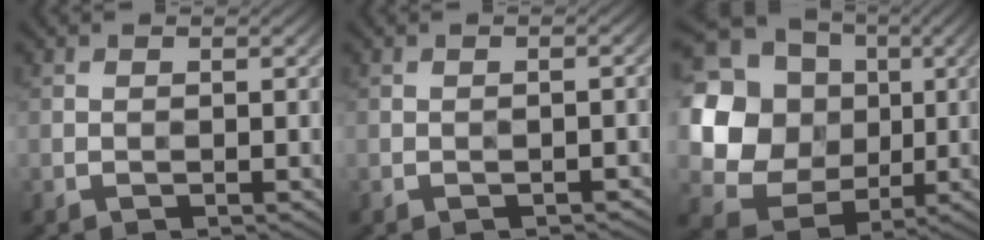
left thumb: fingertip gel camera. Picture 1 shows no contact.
{"total": 0.8, "force": [-0.5, 0.2, 0.5], "torque": [-0.006, 0.001, -0.006]}
{"total": 20.1, "force": [3.4, 18.2, 7.8], "torque": [-0.260, 0.029, 0.049]}